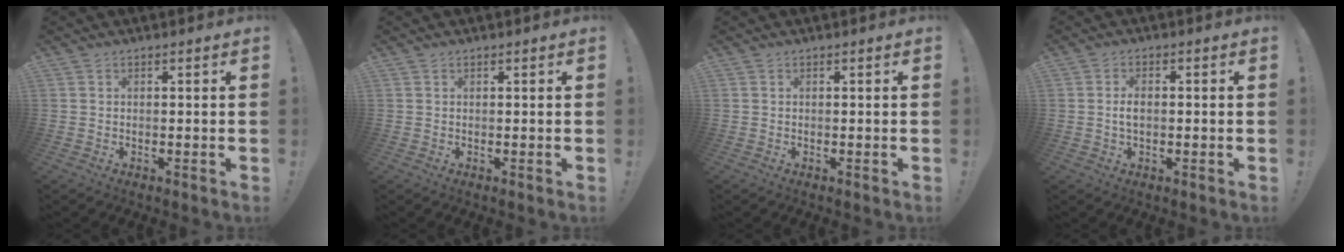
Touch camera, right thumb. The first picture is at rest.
{"total": 0.0}
{"total": 0.0}
{"total": 2.9, "force": [0.0, 1.4, 2.5], "torque": [-0.039, 0.004, -0.002]}